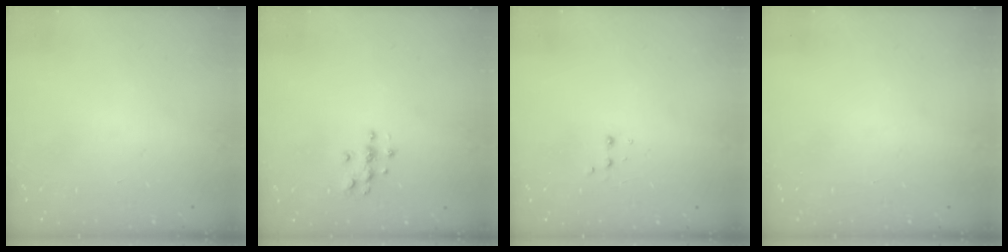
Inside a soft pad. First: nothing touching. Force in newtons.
{"total": 3.8, "press": 3.8, "slide": 0.4}
{"total": 2.9, "press": 2.7, "slide": 1.0}
{"total": 0.0}